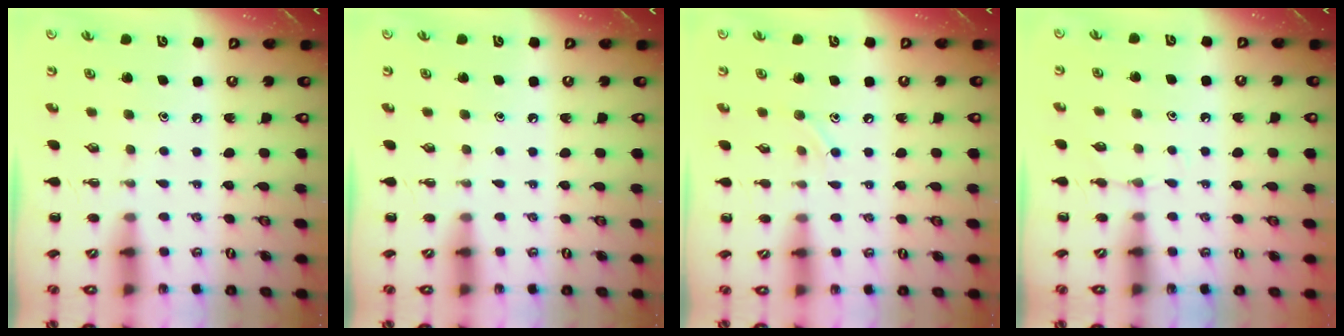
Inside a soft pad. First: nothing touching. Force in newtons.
{"total": 0.0}
{"total": 6.2, "press": 6.0, "slide": 1.5}
{"total": 3.8, "press": 3.6, "slide": 1.2}